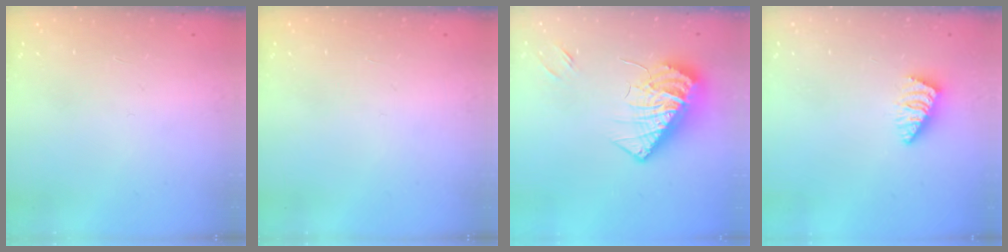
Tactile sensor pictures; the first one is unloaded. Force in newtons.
{"total": 0.0}
{"total": 12.9, "press": 12.8, "slide": 1.2}
{"total": 1.1, "press": 1.1, "slide": 0.2}